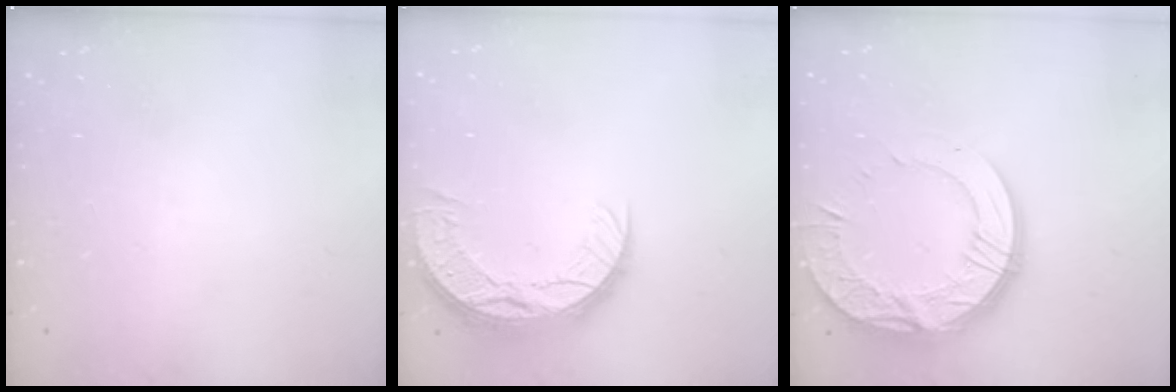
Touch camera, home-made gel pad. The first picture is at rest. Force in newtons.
{"total": 12.2, "press": 12.2, "slide": 0.8}
{"total": 18.7, "press": 18.7, "slide": 1.4}